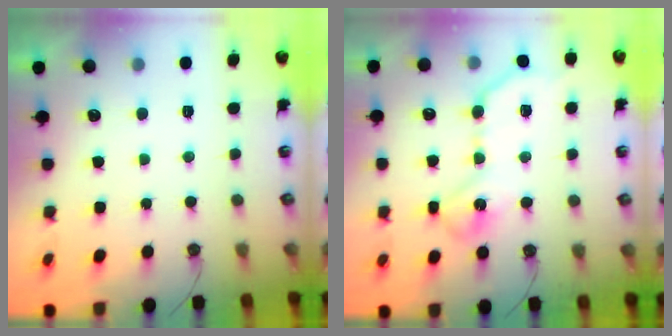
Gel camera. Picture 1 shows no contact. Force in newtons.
{"total": 12.6, "press": 12.6, "slide": 0.4}